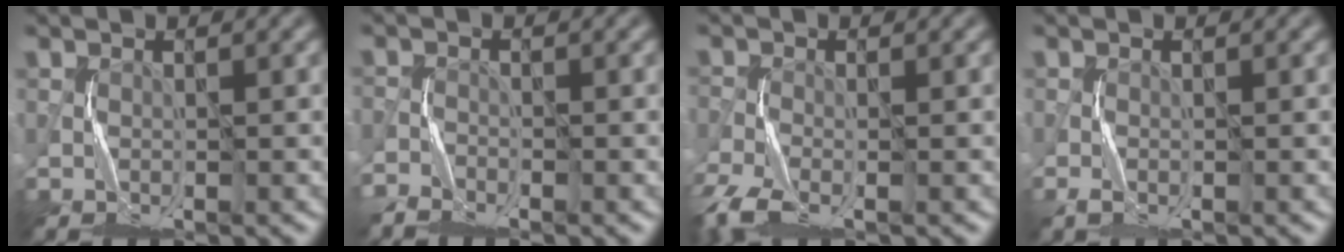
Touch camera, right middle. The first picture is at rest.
{"total": 2.7, "force": [-2.6, 0.4, 0.2], "torque": [-0.012, -0.003, -0.057]}
{"total": 4.7, "force": [-3.5, 1.7, 2.7], "torque": [-0.074, -0.017, -0.079]}
{"total": 1.4, "force": [-0.9, 0.5, 0.9], "torque": [-0.026, -0.005, -0.017]}